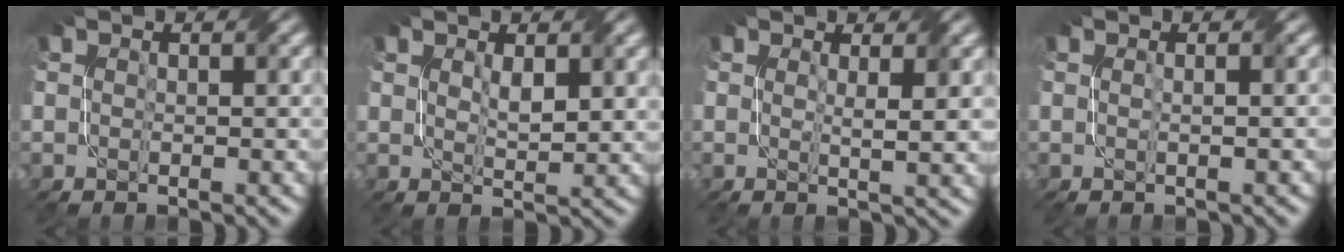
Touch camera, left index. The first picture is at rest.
{"total": 2.0, "force": [0.8, 0.6, 1.7], "torque": [-0.035, -0.002, 0.021]}
{"total": 2.5, "force": [0.9, 0.4, 2.4], "torque": [-0.033, -0.005, 0.012]}
{"total": 1.7, "force": [0.2, 0.6, 1.6], "torque": [-0.017, 0.001, -0.011]}